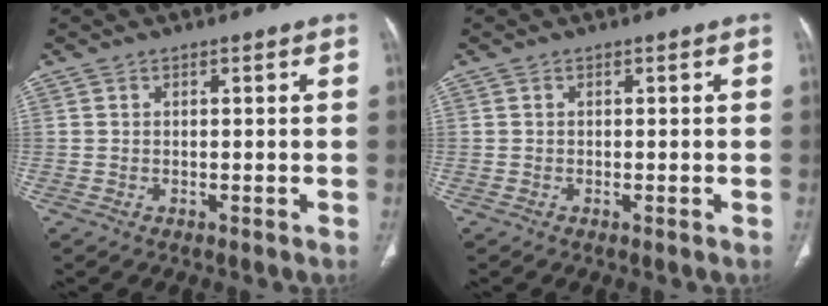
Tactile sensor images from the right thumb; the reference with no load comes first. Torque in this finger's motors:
{"motor_torque": [2.51, 2.49, 0.32, -0.18, 0.04]}